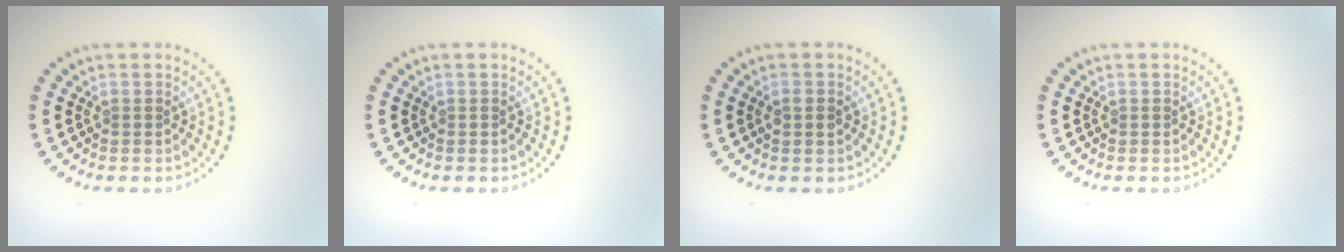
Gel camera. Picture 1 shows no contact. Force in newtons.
{"total": 0.0}
{"total": 1.5, "press": 1.5, "slide": 0.1}
{"total": 0.0}